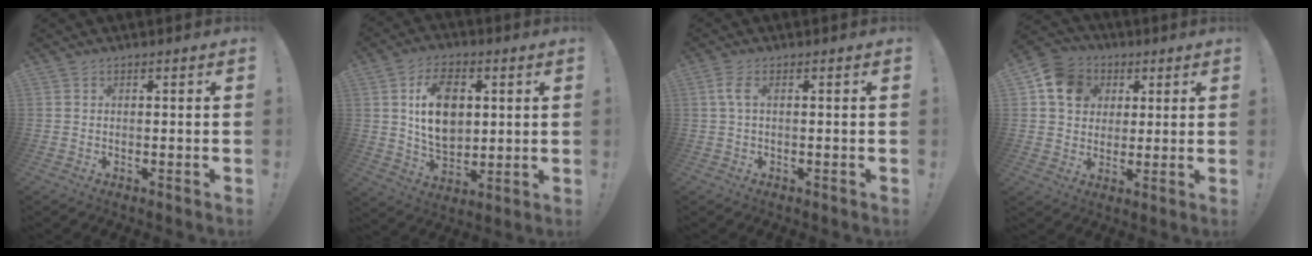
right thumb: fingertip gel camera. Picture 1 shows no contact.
{"total": 14.3, "force": [3.6, 9.8, 9.8], "torque": [-0.143, -0.007, 0.063]}
{"total": 3.0, "force": [0.4, 0.8, 2.9], "torque": [-0.055, 0.004, 0.009]}
{"total": 11.9, "force": [4.1, 10.1, 4.7], "torque": [-0.066, -0.010, 0.085]}